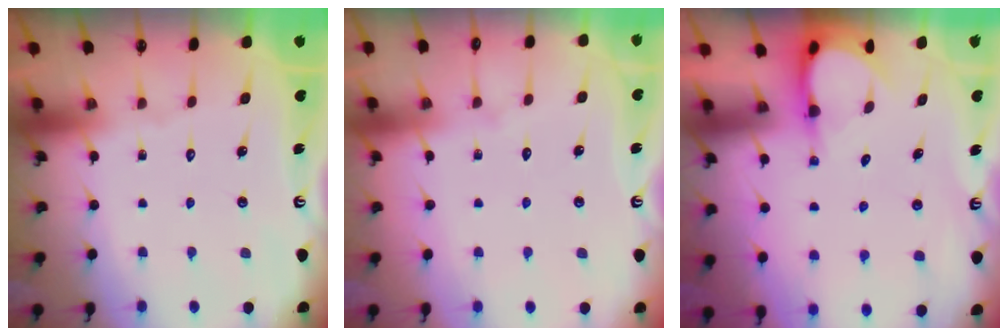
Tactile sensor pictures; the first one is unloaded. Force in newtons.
{"total": 3.2, "press": 3.2, "slide": 0.4}
{"total": 3.7, "press": 3.7, "slide": 0.2}